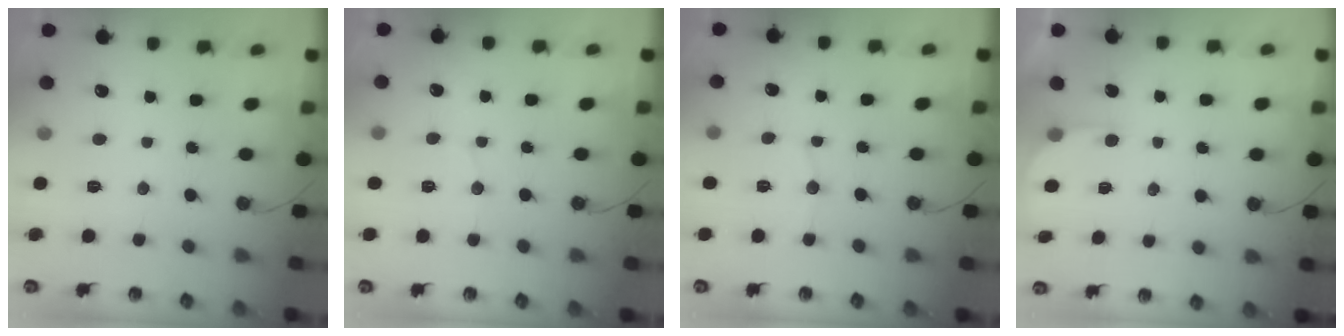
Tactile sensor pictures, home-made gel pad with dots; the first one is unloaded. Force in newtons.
{"total": 2.9, "press": 2.9, "slide": 0.3}
{"total": 6.3, "press": 6.2, "slide": 1.3}
{"total": 2.1, "press": 2.1, "slide": 0.1}